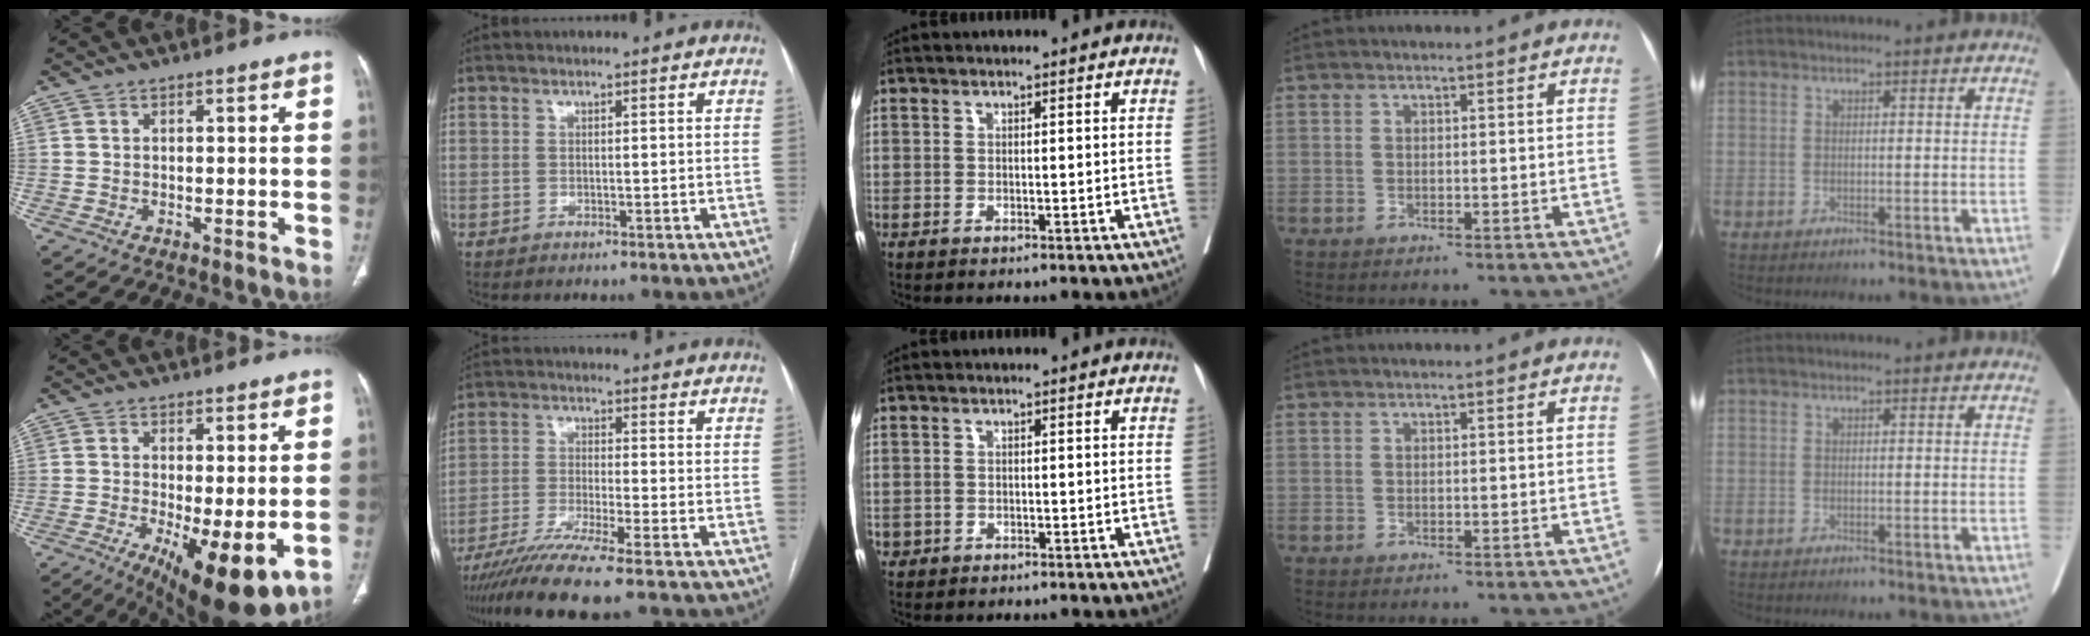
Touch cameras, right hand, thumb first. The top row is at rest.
{"thumb": {"total": 13.3, "force": [-3.5, 4.2, 12.1], "torque": [-0.173, -0.025, -0.040]}, "index": {"total": 10.6, "force": [-8.4, -1.0, 6.5], "torque": [-0.106, -0.031, -0.141]}, "middle": {"total": 0.8, "force": [-0.2, 0.7, 0.1], "torque": [0.000, 0.005, 0.000]}}